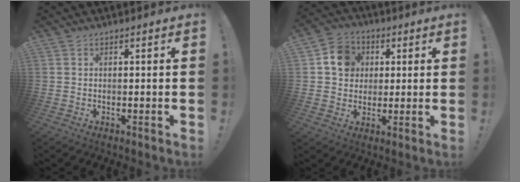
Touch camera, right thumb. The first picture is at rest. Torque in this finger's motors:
{"motor_torque": [0.53, 1.50, 0.50, -0.04, 0.02]}